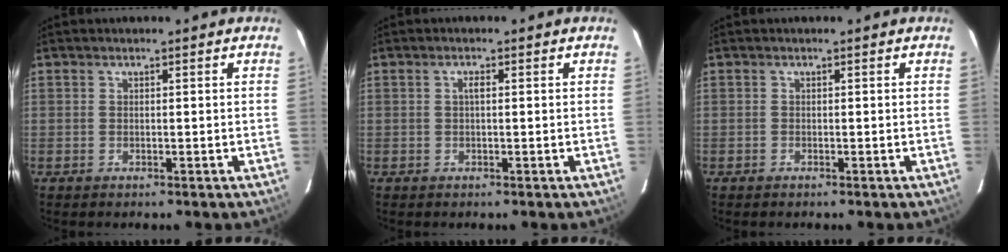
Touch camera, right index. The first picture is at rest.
{"total": 1.1, "force": [0.1, 0.3, 1.0], "torque": [-0.019, 0.005, 0.000]}
{"total": 0.0}